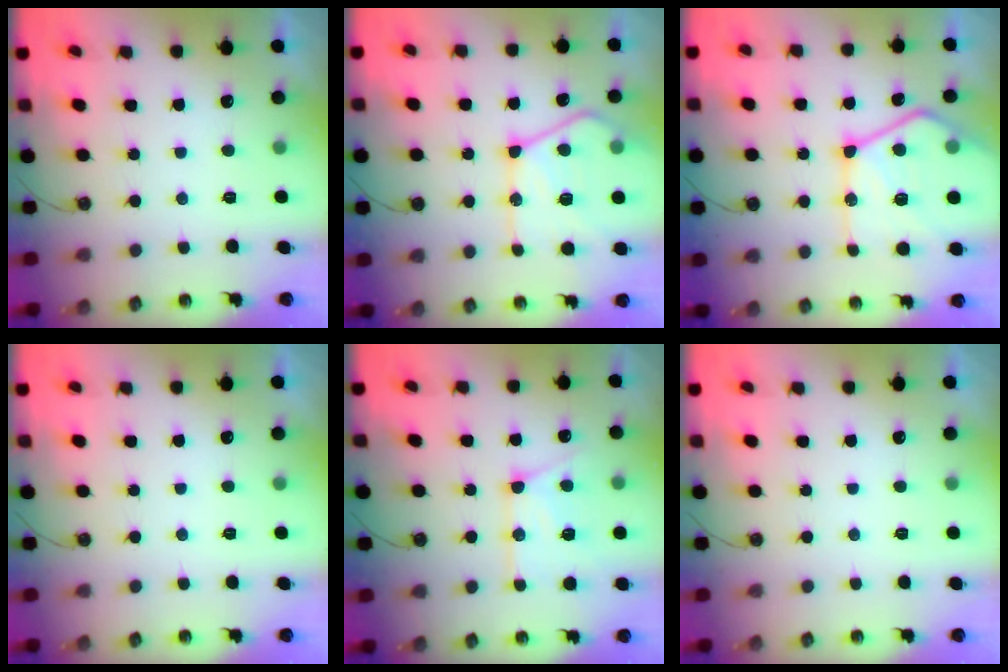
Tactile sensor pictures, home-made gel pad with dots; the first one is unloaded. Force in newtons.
{"total": 19.2, "press": 19.1, "slide": 2.2}
{"total": 23.3, "press": 23.2, "slide": 2.7}
{"total": 0.0}
{"total": 13.5, "press": 13.4, "slide": 1.7}
{"total": 0.0}